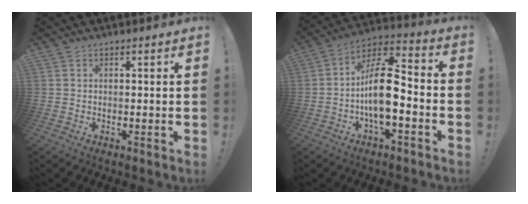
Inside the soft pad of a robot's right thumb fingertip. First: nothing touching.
{"total": 15.3, "force": [-3.6, 6.8, 13.2], "torque": [-0.236, 0.024, -0.059]}